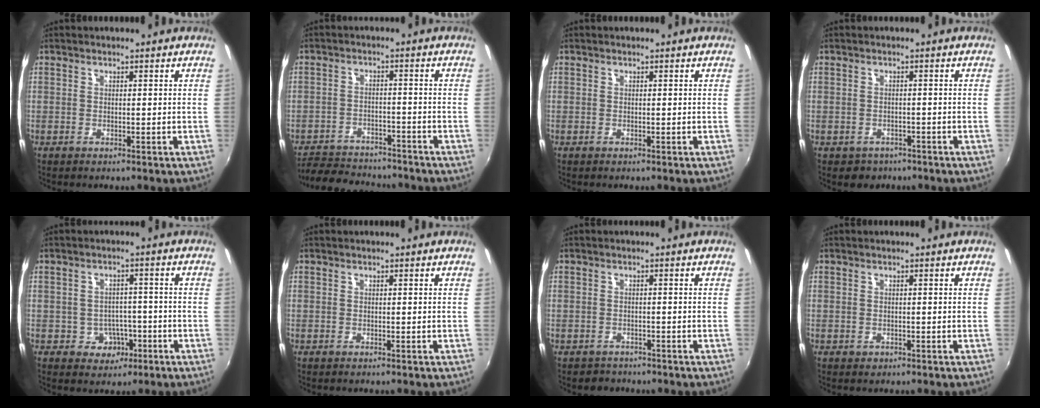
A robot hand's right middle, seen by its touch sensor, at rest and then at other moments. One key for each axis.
{"total": 12.5, "fx": -11.0, "fy": 4.5, "fz": 3.9, "tx": -0.103, "ty": 0.005, "tz": -0.162}
{"total": 0.0}
{"total": 3.3, "fx": -2.0, "fy": 2.6, "fz": 0.7, "tx": -0.022, "ty": -0.007, "tz": -0.026}
{"total": 4.9, "fx": -2.1, "fy": 4.3, "fz": 1.3, "tx": -0.034, "ty": 0.009, "tz": -0.017}
{"total": 0.0}
{"total": 2.4, "fx": -1.8, "fy": 1.6, "fz": 0.0, "tx": -0.008, "ty": -0.002, "tz": -0.027}
{"total": 0.7, "fx": -0.3, "fy": 0.6, "fz": 0.1, "tx": -0.001, "ty": -0.004, "tz": -0.004}